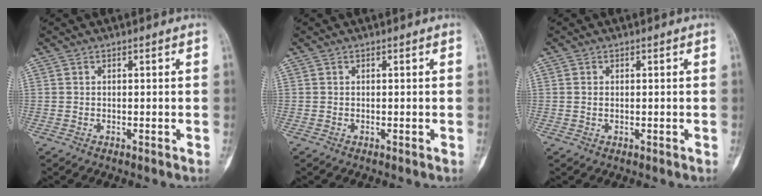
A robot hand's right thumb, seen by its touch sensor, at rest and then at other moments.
{"total": 0.0}
{"total": 0.9, "force": [0.1, 0.6, 0.6], "torque": [-0.014, 0.000, 0.003]}